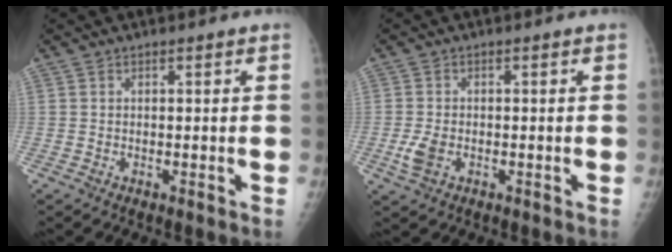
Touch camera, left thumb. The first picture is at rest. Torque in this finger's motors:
{"motor_torque": [-0.01, 0.06, 0.28, 0.10, 0.04]}